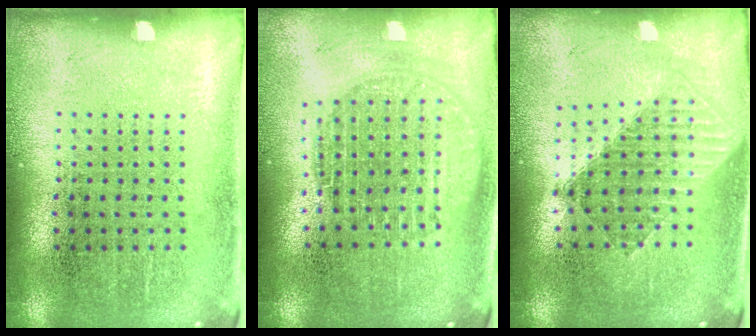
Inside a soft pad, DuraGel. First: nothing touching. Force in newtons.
{"total": 1.8, "press": 1.6, "slide": 0.9}
{"total": 1.5, "press": 1.2, "slide": 0.8}